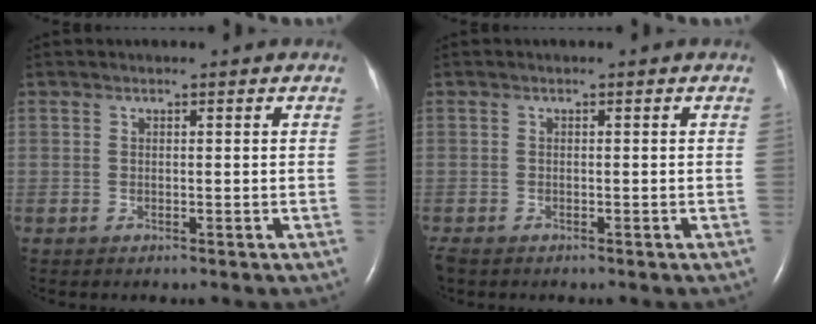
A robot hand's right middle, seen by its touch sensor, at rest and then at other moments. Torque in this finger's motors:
{"motor_torque": [0.31, -0.29, 0.08, 0.00]}